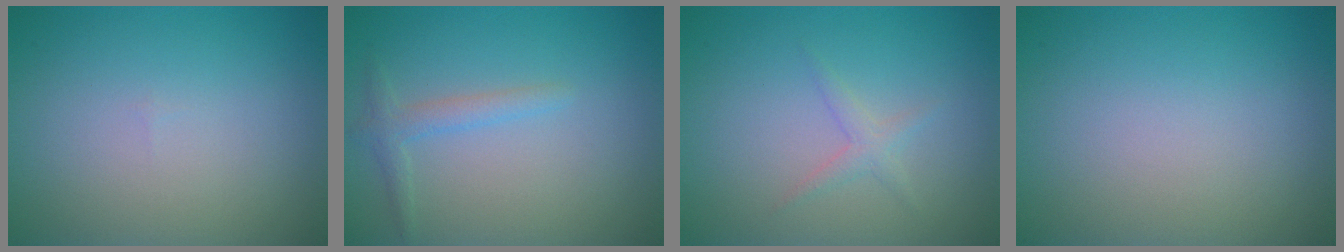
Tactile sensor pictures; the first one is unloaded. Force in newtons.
{"total": 1.3, "press": 1.3, "slide": 0.1}
{"total": 1.2, "press": 1.2, "slide": 0.1}
{"total": 0.0}